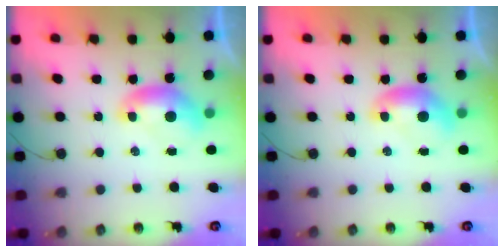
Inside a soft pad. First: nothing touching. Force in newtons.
{"total": 0.0}